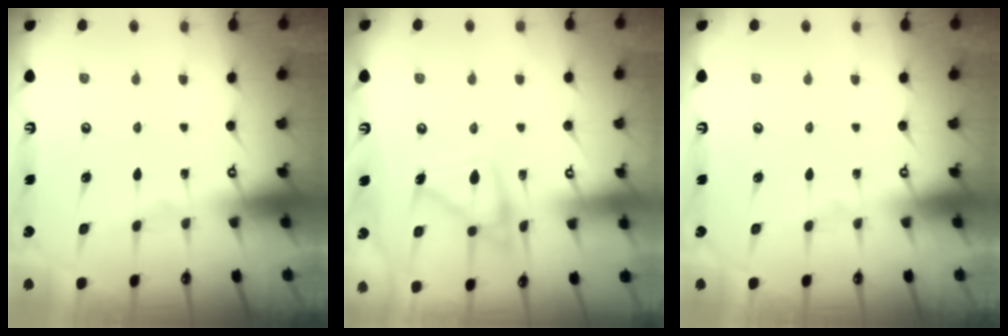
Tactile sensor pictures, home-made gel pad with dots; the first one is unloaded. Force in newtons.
{"total": 15.5, "press": 15.4, "slide": 1.1}
{"total": 0.0}